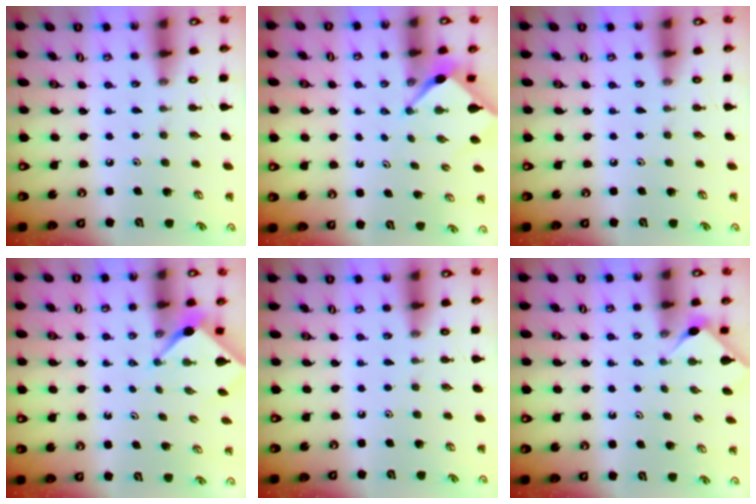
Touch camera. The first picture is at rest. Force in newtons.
{"total": 2.4, "press": 2.4, "slide": 0.1}
{"total": 0.0}
{"total": 2.5, "press": 2.5, "slide": 0.2}
{"total": 0.0}
{"total": 3.2, "press": 3.1, "slide": 0.6}